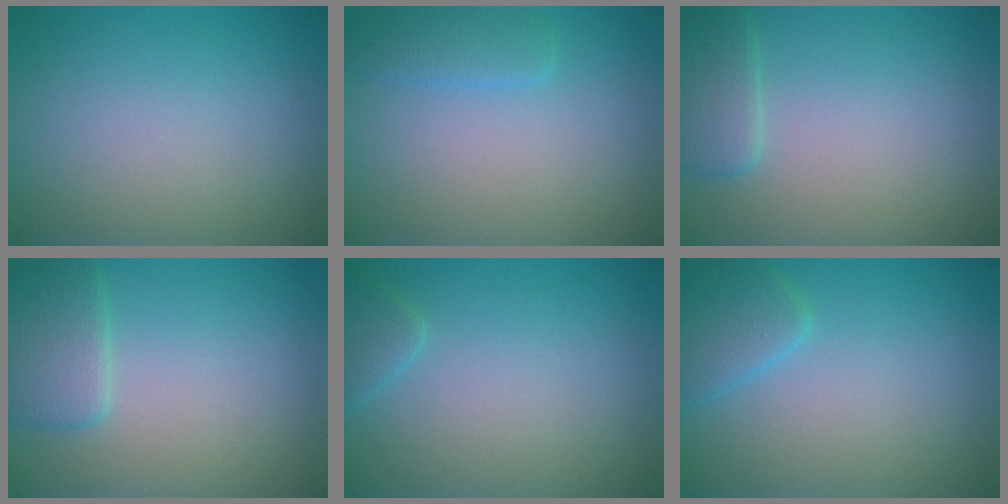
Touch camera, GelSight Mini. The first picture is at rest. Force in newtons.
{"total": 1.8, "press": 1.8, "slide": 0.0}
{"total": 2.5, "press": 2.5, "slide": 0.2}
{"total": 2.9, "press": 2.9, "slide": 0.1}
{"total": 1.4, "press": 1.4, "slide": 0.1}
{"total": 2.6, "press": 2.6, "slide": 0.2}